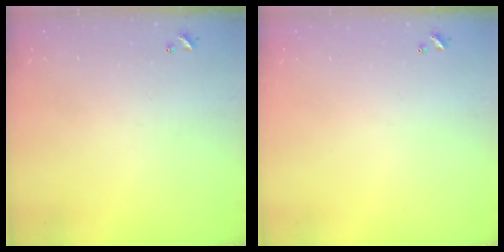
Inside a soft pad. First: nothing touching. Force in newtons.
{"total": 0.0}